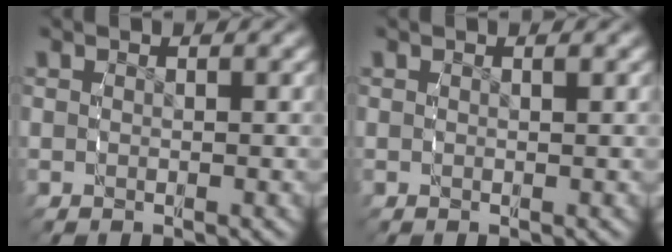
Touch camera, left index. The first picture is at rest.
{"total": 0.0}